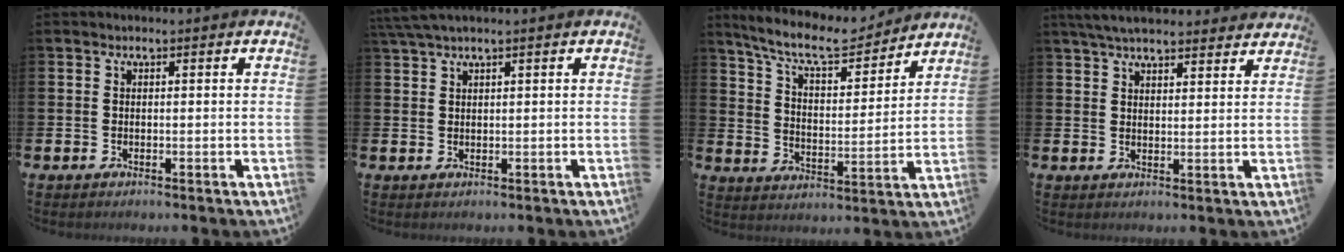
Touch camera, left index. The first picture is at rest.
{"total": 2.5, "force": [2.0, 0.0, 1.5], "torque": [-0.036, 0.003, 0.039]}
{"total": 9.8, "force": [8.8, 1.9, 3.7], "torque": [-0.095, -0.054, 0.152]}
{"total": 5.3, "force": [5.0, 1.0, 1.4], "torque": [-0.036, -0.015, 0.093]}